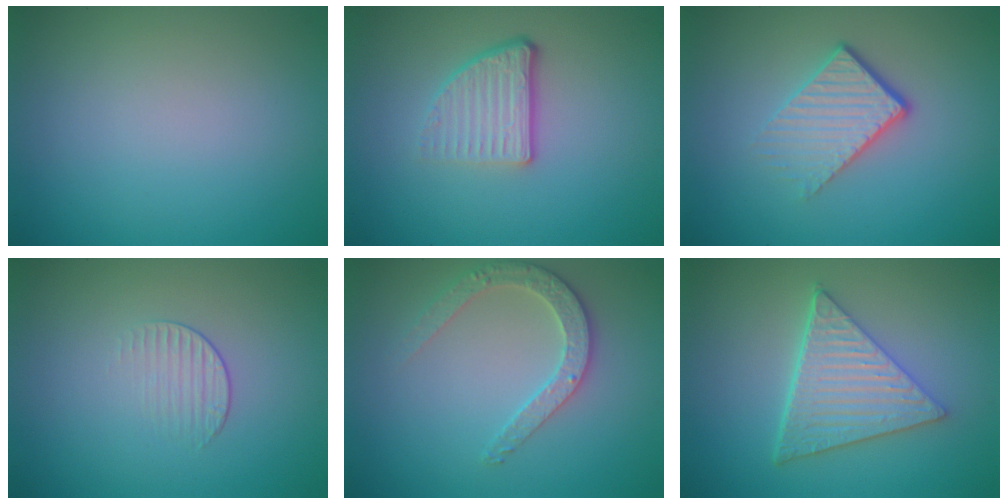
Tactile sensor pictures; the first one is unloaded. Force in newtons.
{"total": 3.8, "press": 2.5, "slide": 2.9}
{"total": 4.2, "press": 2.7, "slide": 3.2}
{"total": 1.2, "press": 0.4, "slide": 1.2}
{"total": 2.7, "press": 2.7, "slide": 0.3}
{"total": 5.9, "press": 4.4, "slide": 4.0}